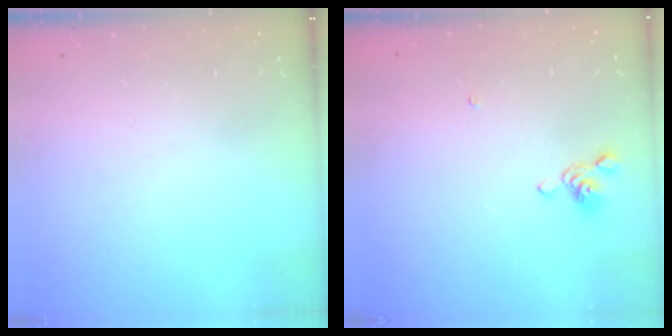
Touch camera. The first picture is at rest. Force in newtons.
{"total": 5.8, "press": 5.8, "slide": 0.8}